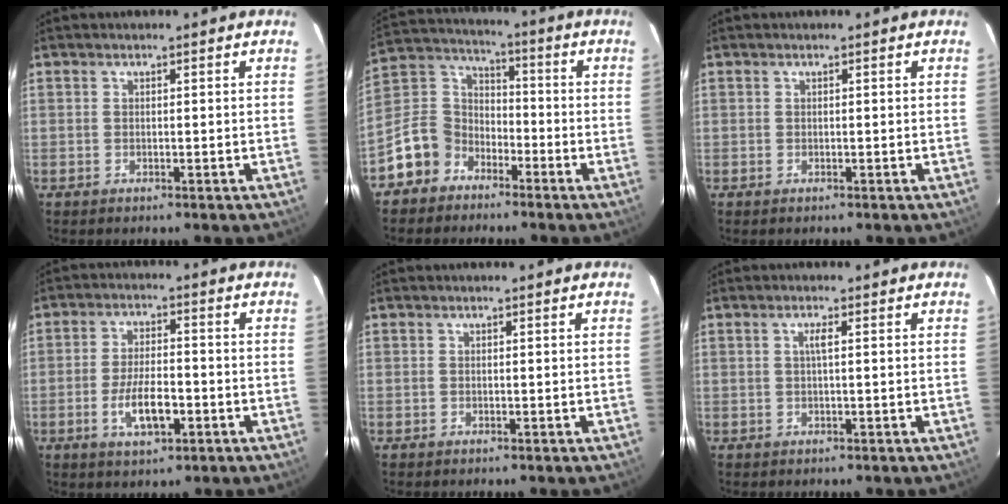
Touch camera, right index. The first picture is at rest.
{"total": 10.5, "force": [-6.5, 7.9, 2.5], "torque": [-0.072, 0.045, -0.127]}
{"total": 0.0}
{"total": 7.9, "force": [-2.9, 2.9, 6.8], "torque": [-0.136, -0.004, -0.048]}
{"total": 0.0}
{"total": 1.4, "force": [0.2, -0.1, 1.4], "torque": [-0.026, 0.001, 0.002]}